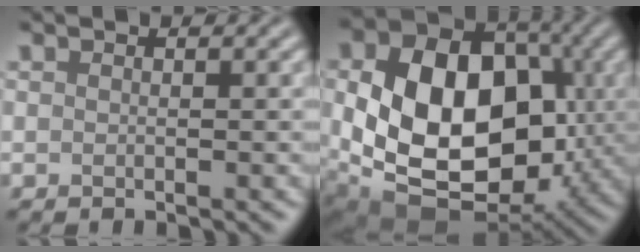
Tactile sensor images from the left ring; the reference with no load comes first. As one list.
[{"total": 15.6, "force": [-0.8, 10.8, 11.2], "torque": [-0.197, -0.018, -0.013]}]